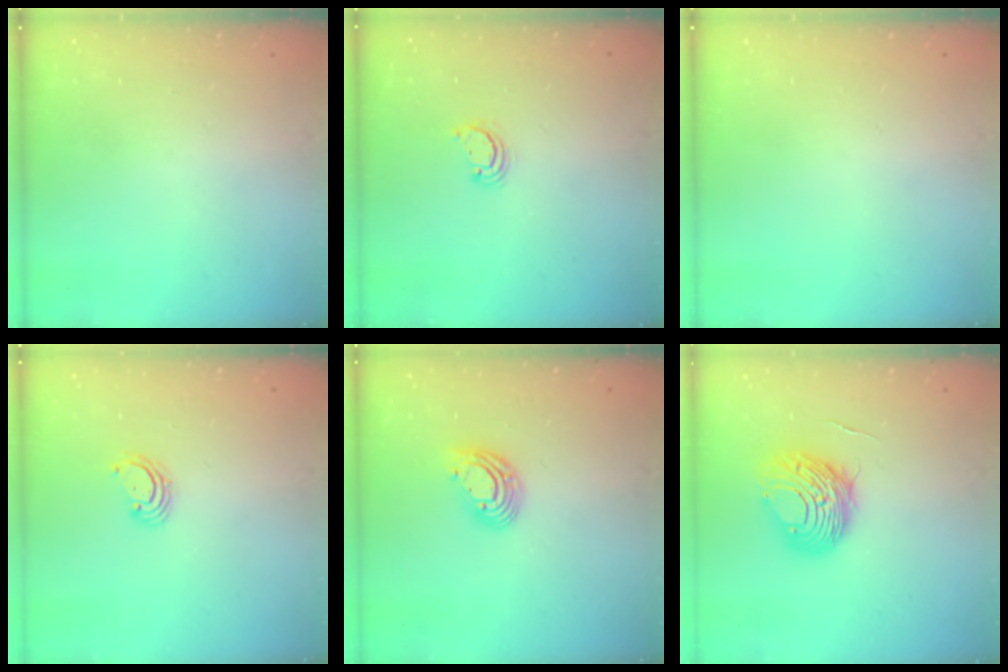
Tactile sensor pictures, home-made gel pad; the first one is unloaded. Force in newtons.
{"total": 2.6, "press": 2.6, "slide": 0.3}
{"total": 0.0}
{"total": 3.2, "press": 3.2, "slide": 0.3}
{"total": 10.5, "press": 10.4, "slide": 1.9}
{"total": 9.5, "press": 9.5, "slide": 1.0}